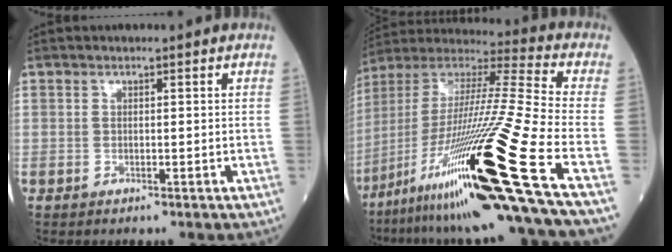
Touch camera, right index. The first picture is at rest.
{"total": 28.2, "force": [-14.0, -1.8, 24.4], "torque": [-0.438, -0.043, -0.253]}